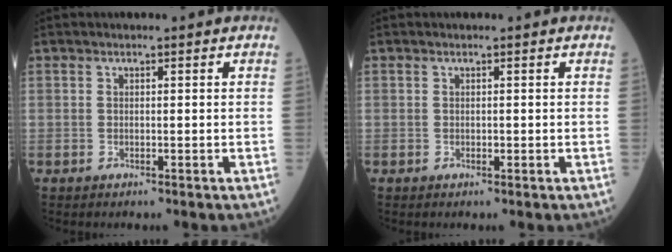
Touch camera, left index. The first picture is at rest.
{"total": 1.0, "force": [-1.0, 0.1, -0.1], "torque": [0.003, -0.005, -0.017]}